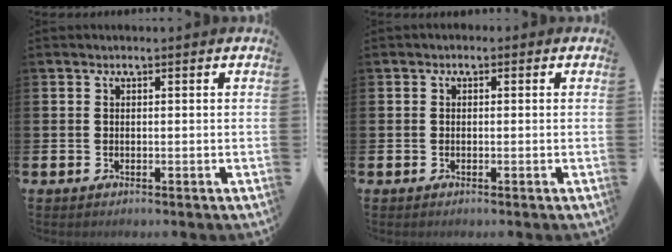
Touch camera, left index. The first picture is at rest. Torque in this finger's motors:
{"motor_torque": [0.32, -0.57, -0.26, 0.10]}